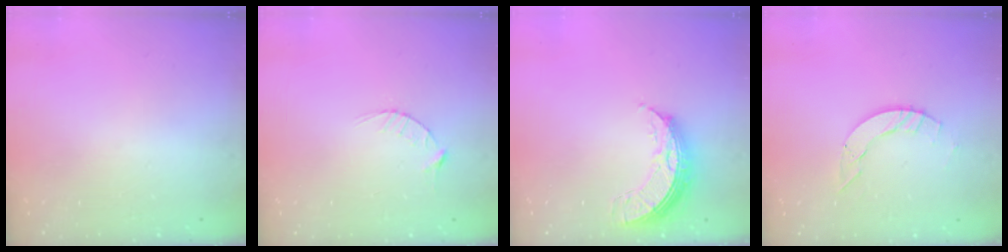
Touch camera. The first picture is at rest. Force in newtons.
{"total": 2.9, "press": 2.9, "slide": 0.4}
{"total": 7.9, "press": 7.8, "slide": 0.8}
{"total": 5.5, "press": 5.5, "slide": 0.2}